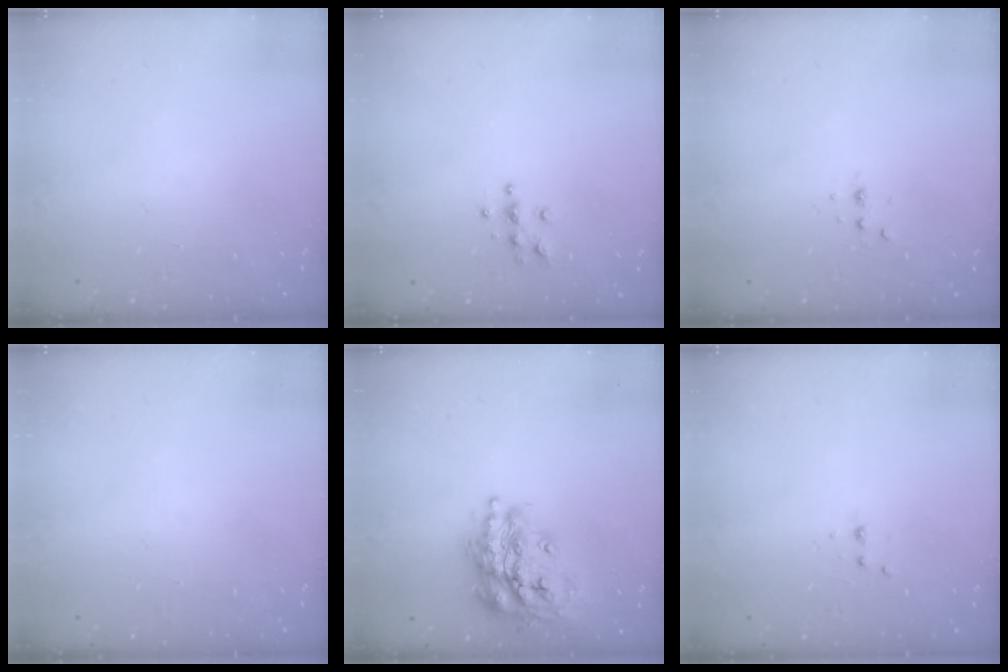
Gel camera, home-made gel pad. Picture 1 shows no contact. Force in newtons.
{"total": 3.9, "press": 3.8, "slide": 0.4}
{"total": 2.8, "press": 2.8, "slide": 0.7}
{"total": 0.0}
{"total": 17.7, "press": 17.6, "slide": 1.5}
{"total": 2.9, "press": 2.7, "slide": 1.0}